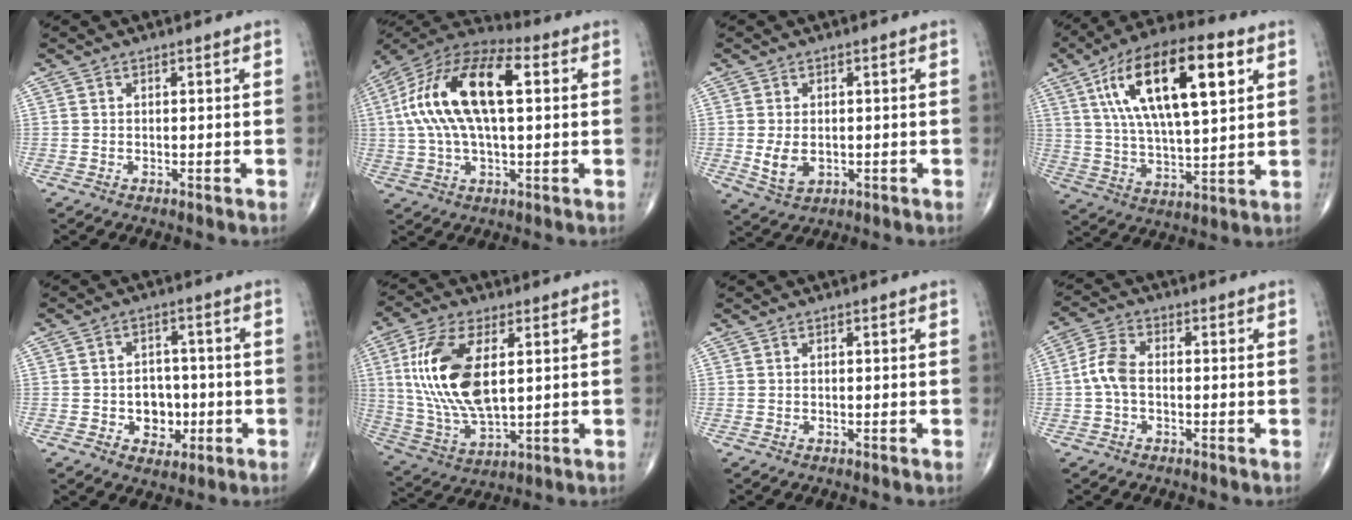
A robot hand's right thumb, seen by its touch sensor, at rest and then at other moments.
{"total": 20.3, "force": [3.5, 9.2, 17.7], "torque": [-0.343, 0.033, 0.052]}
{"total": 4.9, "force": [-0.5, 3.3, 3.6], "torque": [-0.062, -0.008, 0.000]}
{"total": 22.4, "force": [8.1, 8.5, 19.1], "torque": [-0.328, -0.004, 0.136]}
{"total": 7.0, "force": [-1.6, 5.5, 4.0], "torque": [-0.018, 0.017, -0.020]}
{"total": 17.2, "force": [3.5, 8.1, 14.8], "torque": [-0.305, -0.012, 0.074]}
{"total": 0.0}
{"total": 5.5, "force": [-0.7, 3.2, 4.4], "torque": [-0.096, 0.017, -0.021]}